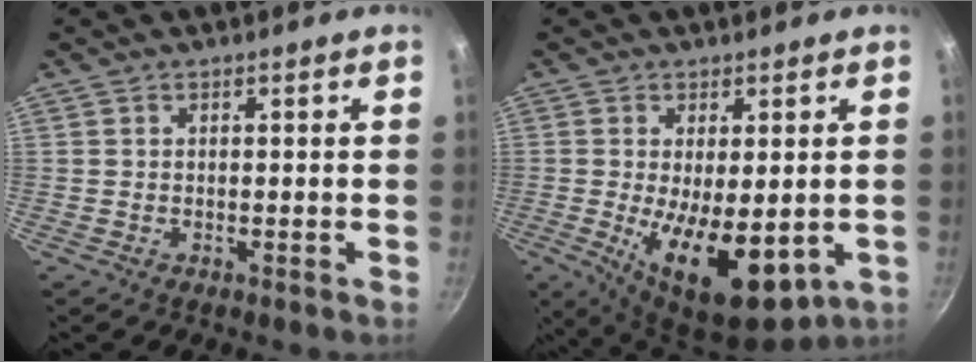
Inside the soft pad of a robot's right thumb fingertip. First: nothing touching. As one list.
[{"total": 14.2, "force": [-2.4, 6.3, 12.5], "torque": [-0.189, -0.018, -0.020]}]